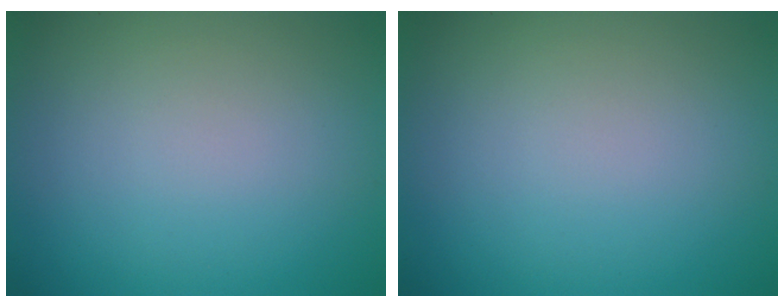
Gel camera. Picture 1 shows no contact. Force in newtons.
{"total": 0.0}